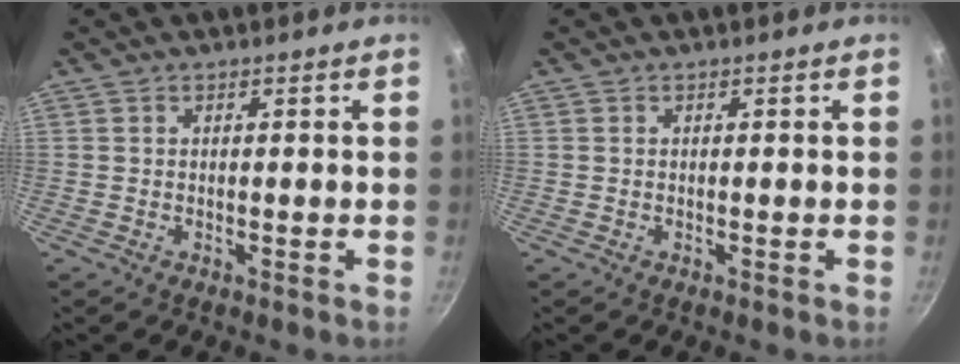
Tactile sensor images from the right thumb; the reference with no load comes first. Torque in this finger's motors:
{"motor_torque": [-0.09, 0.25, 0.29, 0.01, -0.02]}